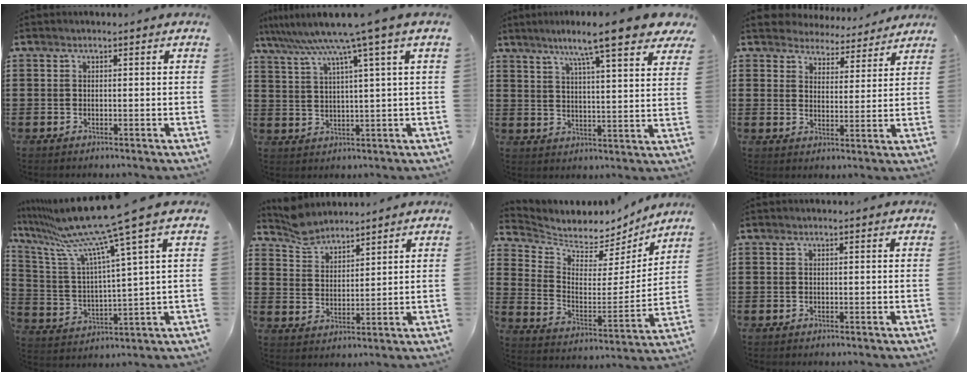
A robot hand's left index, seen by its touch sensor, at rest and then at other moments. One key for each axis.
{"total": 8.0, "fx": 5.3, "fy": -0.9, "fz": 5.9, "tx": -0.132, "ty": -0.029, "tz": 0.084}
{"total": 10.1, "fx": 7.9, "fy": 0.1, "fz": 6.3, "tx": -0.123, "ty": -0.030, "tz": 0.126}
{"total": 4.3, "fx": 4.3, "fy": 0.7, "fz": -0.2, "tx": -0.020, "ty": -0.027, "tz": 0.074}
{"total": 12.8, "fx": 9.8, "fy": -0.3, "fz": 8.2, "tx": -0.205, "ty": -0.058, "tz": 0.156}
{"total": 4.5, "fx": 4.3, "fy": 1.1, "fz": 0.5, "tx": -0.025, "ty": -0.008, "tz": 0.083}
{"total": 4.7, "fx": 4.4, "fy": 1.8, "fz": -0.1, "tx": -0.034, "ty": -0.045, "tz": 0.072}
{"total": 0.0}